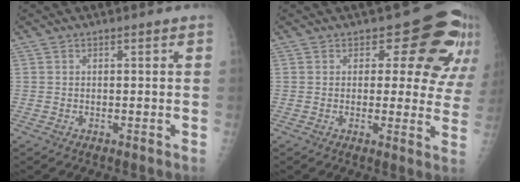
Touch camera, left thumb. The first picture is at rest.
{"total": 12.3, "force": [7.3, 7.0, 7.0], "torque": [-0.027, -0.033, 0.065]}